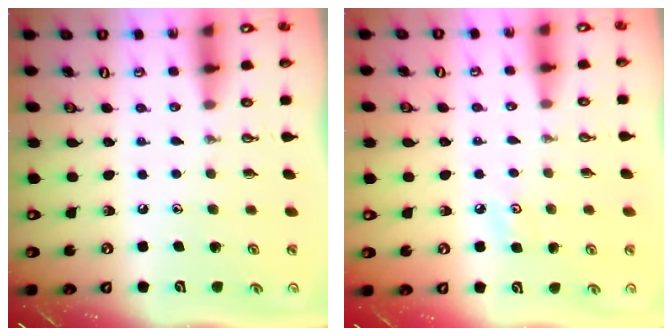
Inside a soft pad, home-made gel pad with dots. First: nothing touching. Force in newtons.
{"total": 3.9, "press": 3.8, "slide": 0.6}